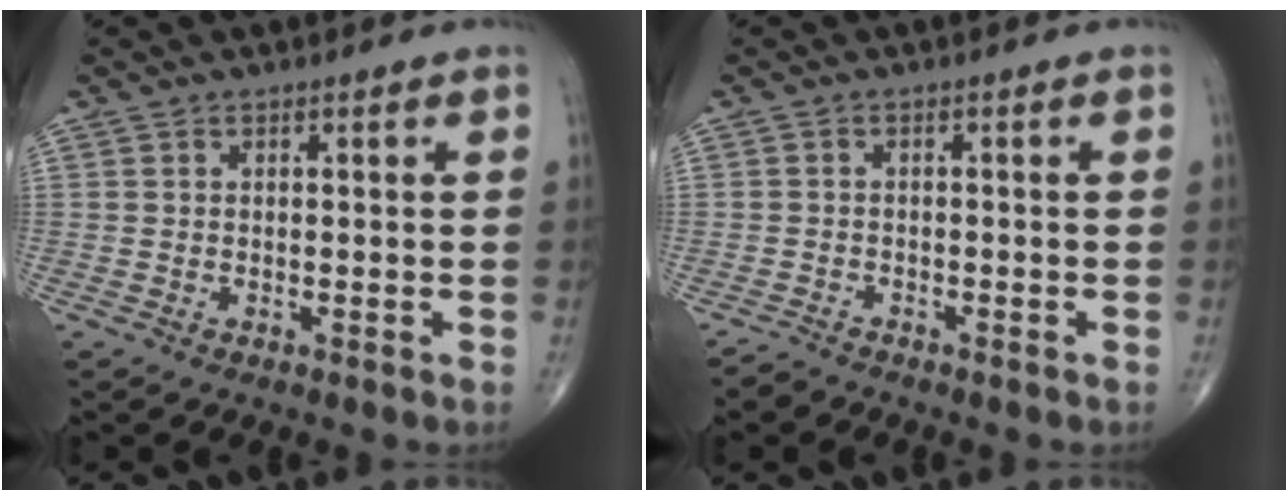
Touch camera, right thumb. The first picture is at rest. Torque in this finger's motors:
{"motor_torque": [0.38, 0.15, -0.05, -0.19, -0.01]}